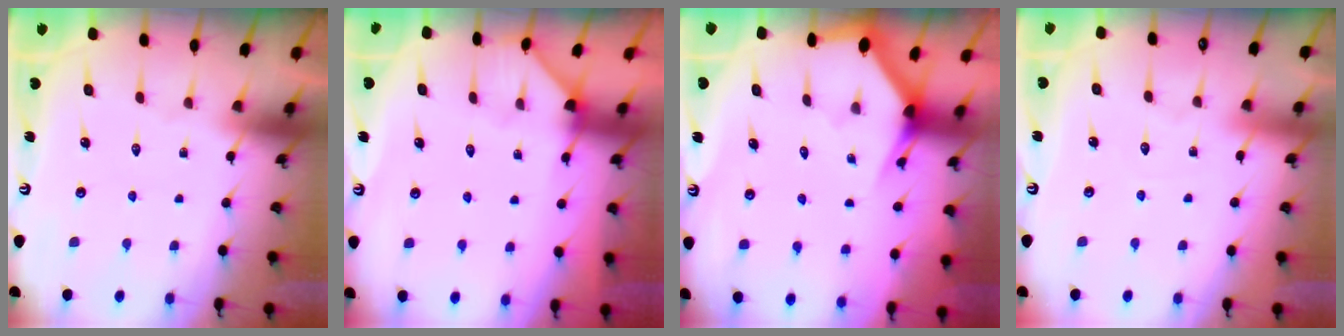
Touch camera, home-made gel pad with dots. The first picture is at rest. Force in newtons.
{"total": 2.0, "press": 2.0, "slide": 0.1}
{"total": 2.7, "press": 2.7, "slide": 0.0}
{"total": 2.6, "press": 2.6, "slide": 0.3}